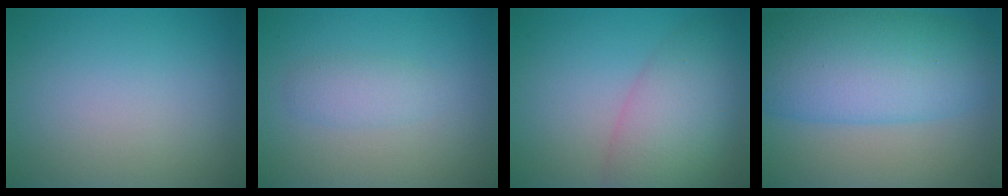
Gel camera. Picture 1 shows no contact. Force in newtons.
{"total": 1.7, "press": 1.7, "slide": 0.1}
{"total": 6.7, "press": 6.7, "slide": 0.5}
{"total": 10.6, "press": 10.6, "slide": 0.1}